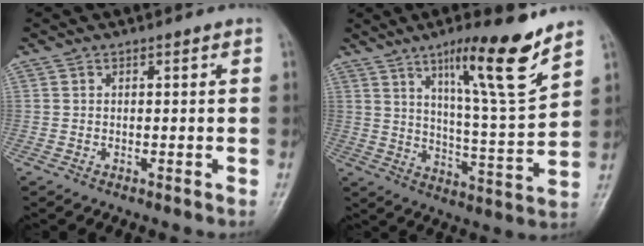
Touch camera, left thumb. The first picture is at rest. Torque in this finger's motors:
{"motor_torque": [0.67, 0.55, 1.39, -1.39, 0.31]}